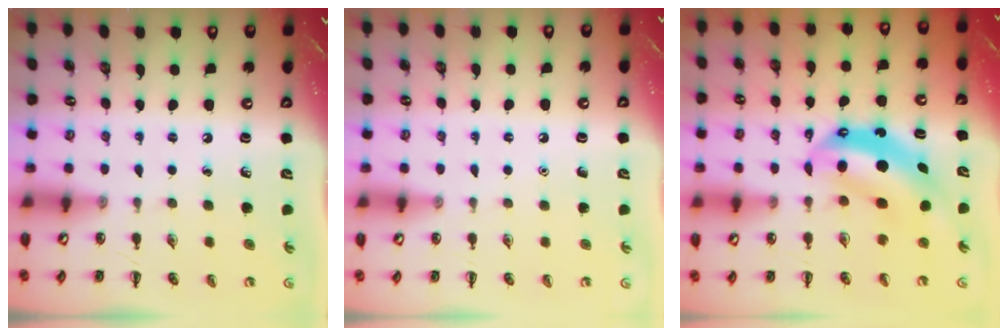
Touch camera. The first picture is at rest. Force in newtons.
{"total": 1.5, "press": 1.5, "slide": 0.1}
{"total": 8.2, "press": 8.0, "slide": 1.9}